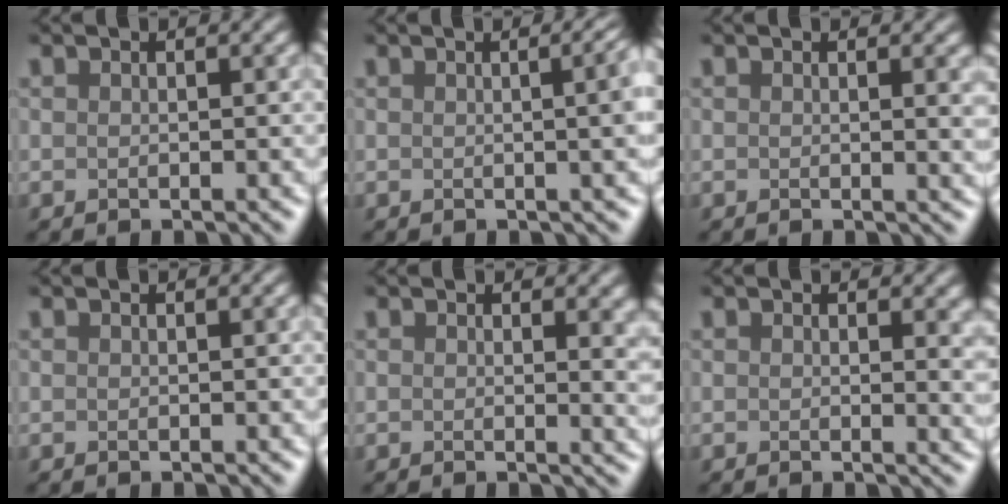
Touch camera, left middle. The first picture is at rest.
{"total": 6.6, "force": [0.7, 3.6, 5.5], "torque": [-0.008, 0.023, -0.024]}
{"total": 1.4, "force": [0.4, 0.5, 1.2], "torque": [-0.013, -0.006, 0.004]}
{"total": 0.0}
{"total": 2.5, "force": [0.5, 1.1, 2.2], "torque": [-0.025, -0.002, 0.004]}
{"total": 1.9, "force": [0.5, 0.8, 1.6], "torque": [-0.020, -0.002, 0.003]}